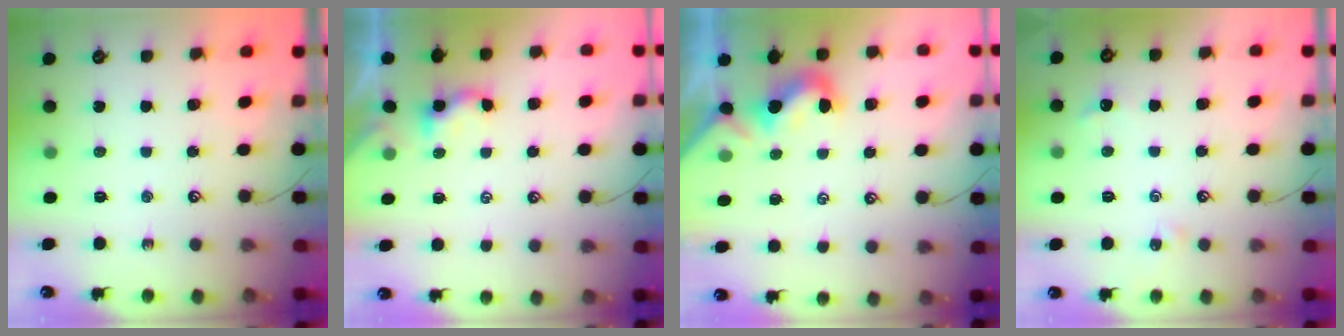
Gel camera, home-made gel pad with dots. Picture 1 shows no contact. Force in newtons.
{"total": 2.4, "press": 2.4, "slide": 0.1}
{"total": 0.5, "press": 0.4, "slide": 0.4}
{"total": 1.8, "press": 1.7, "slide": 0.5}